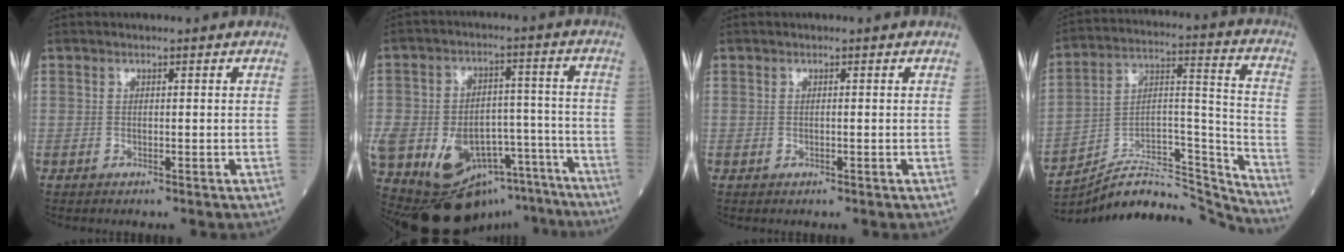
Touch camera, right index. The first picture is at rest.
{"total": 29.4, "force": [-16.2, 18.8, 15.8], "torque": [-0.375, 0.019, -0.223]}
{"total": 0.0}
{"total": 17.6, "force": [-17.2, 1.2, 3.3], "torque": [-0.041, 0.063, -0.282]}